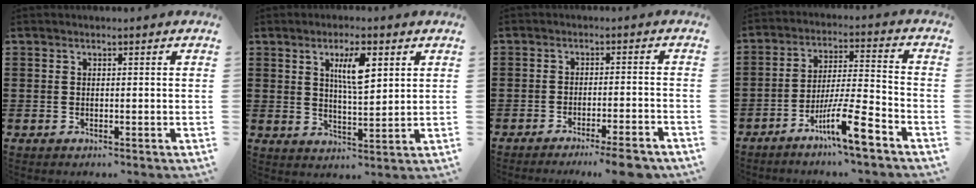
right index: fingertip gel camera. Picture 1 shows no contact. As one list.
[{"total": 6.2, "force": [2.5, 1.8, 5.3], "torque": [-0.096, 0.002, 0.038]}, {"total": 4.3, "force": [-3.7, -0.2, 2.0], "torque": [-0.032, -0.008, -0.070]}, {"total": 10.3, "force": [-6.5, 1.3, 7.9], "torque": [-0.146, 0.003, -0.120]}]